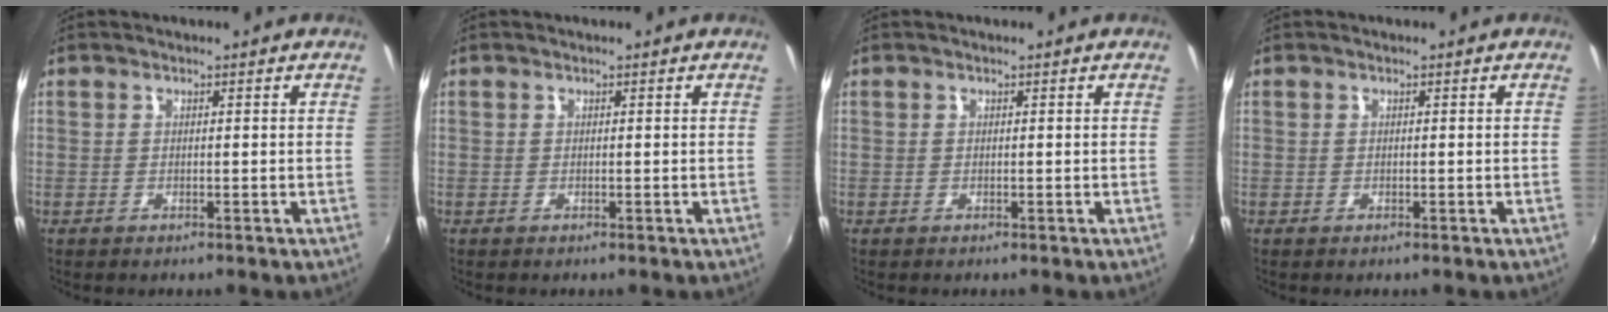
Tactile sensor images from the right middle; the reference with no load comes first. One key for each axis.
{"total": 0.0}
{"total": 0.0}
{"total": 0.0}